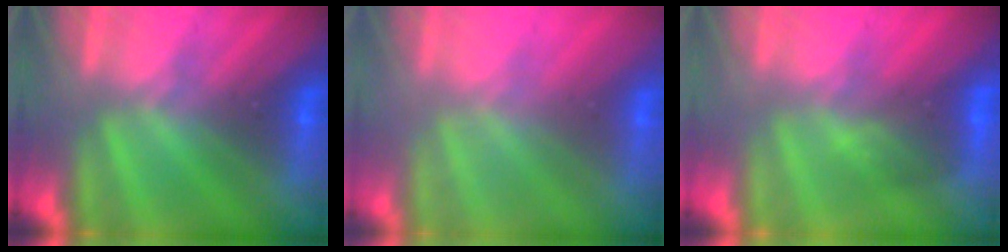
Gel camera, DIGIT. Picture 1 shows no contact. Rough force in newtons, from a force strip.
{"total": 2.5}
{"total": 3.0}